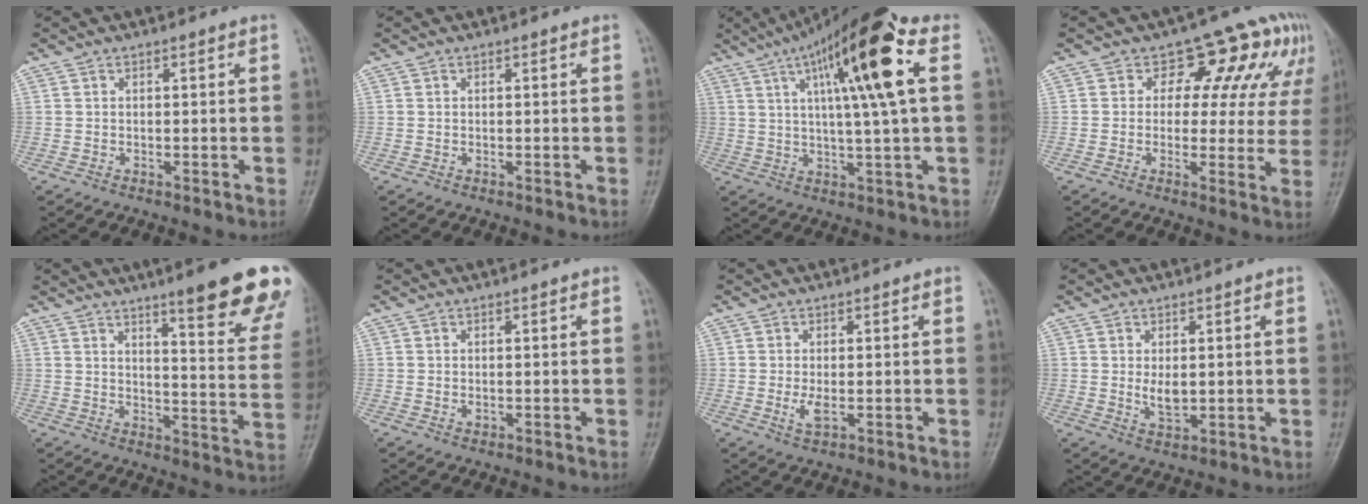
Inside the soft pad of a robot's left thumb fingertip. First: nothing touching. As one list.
[{"total": 0.0}, {"total": 17.2, "force": [5.3, 2.4, 16.1], "torque": [-0.278, 0.012, 0.078]}, {"total": 11.4, "force": [5.3, 7.6, 6.7], "torque": [-0.024, -0.012, 0.048]}, {"total": 19.8, "force": [13.0, 2.9, 14.6], "torque": [-0.157, -0.066, 0.168]}, {"total": 0.7, "force": [0.0, 0.5, 0.5], "torque": [-0.007, -0.001, 0.002]}, {"total": 2.4, "force": [-0.2, 1.1, 2.2], "torque": [-0.048, -0.007, -0.002]}, {"total": 3.5, "force": [0.5, 1.9, 2.8], "torque": [-0.043, -0.011, 0.015]}]